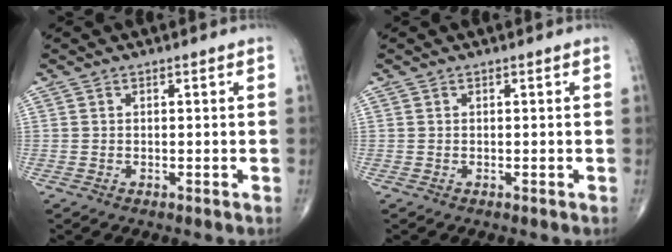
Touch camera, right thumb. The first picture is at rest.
{"total": 0.0}